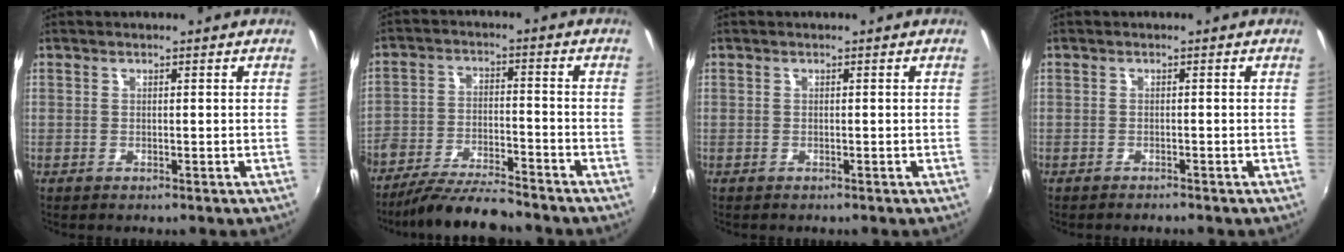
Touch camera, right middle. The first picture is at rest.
{"total": 12.7, "force": [-11.1, 2.1, 5.7], "torque": [-0.131, -0.021, -0.197]}
{"total": 0.0}
{"total": 1.2, "force": [-1.2, 0.1, 0.2], "torque": [-0.011, -0.005, -0.021]}